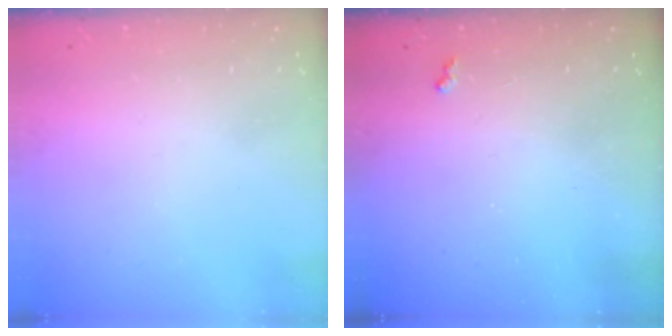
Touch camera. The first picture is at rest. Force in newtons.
{"total": 1.9, "press": 1.9, "slide": 0.5}